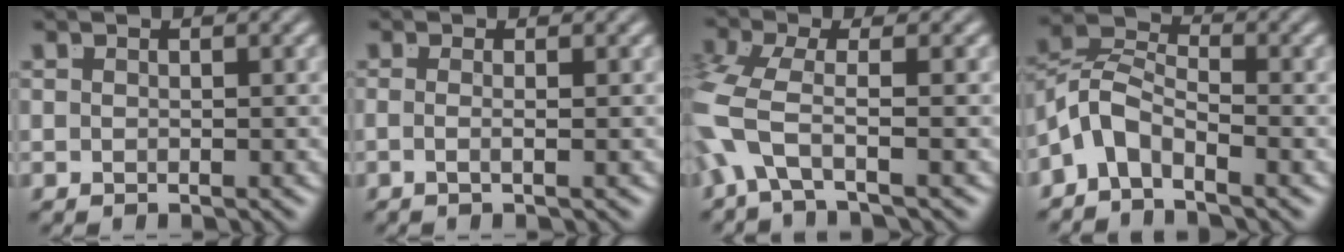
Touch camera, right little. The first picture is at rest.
{"total": 1.8, "force": [-0.8, -1.0, 1.2], "torque": [-0.033, -0.015, -0.008]}
{"total": 3.7, "force": [-1.3, 1.8, 3.0], "torque": [-0.102, -0.027, -0.011]}
{"total": 6.5, "force": [-1.9, 5.2, 3.5], "torque": [-0.078, -0.017, -0.044]}